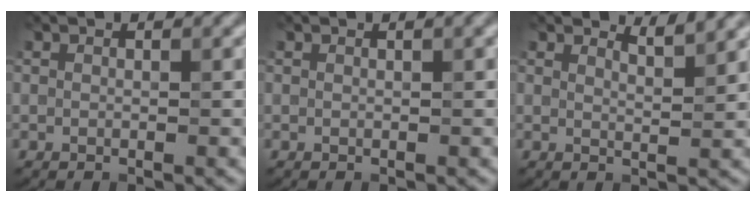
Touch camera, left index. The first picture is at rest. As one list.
[{"total": 0.7, "force": [0.3, 0.2, 0.6], "torque": [-0.005, 0.004, 0.002]}, {"total": 2.1, "force": [2.0, 0.3, 0.6], "torque": [-0.004, -0.001, 0.025]}]